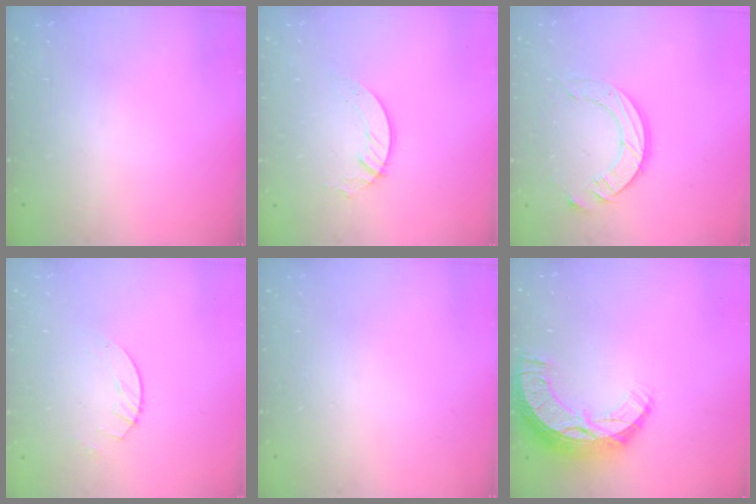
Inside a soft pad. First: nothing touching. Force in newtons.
{"total": 3.3, "press": 3.3, "slide": 0.2}
{"total": 10.4, "press": 10.3, "slide": 0.9}
{"total": 2.8, "press": 2.8, "slide": 0.4}
{"total": 0.0}
{"total": 12.3, "press": 12.2, "slide": 0.9}